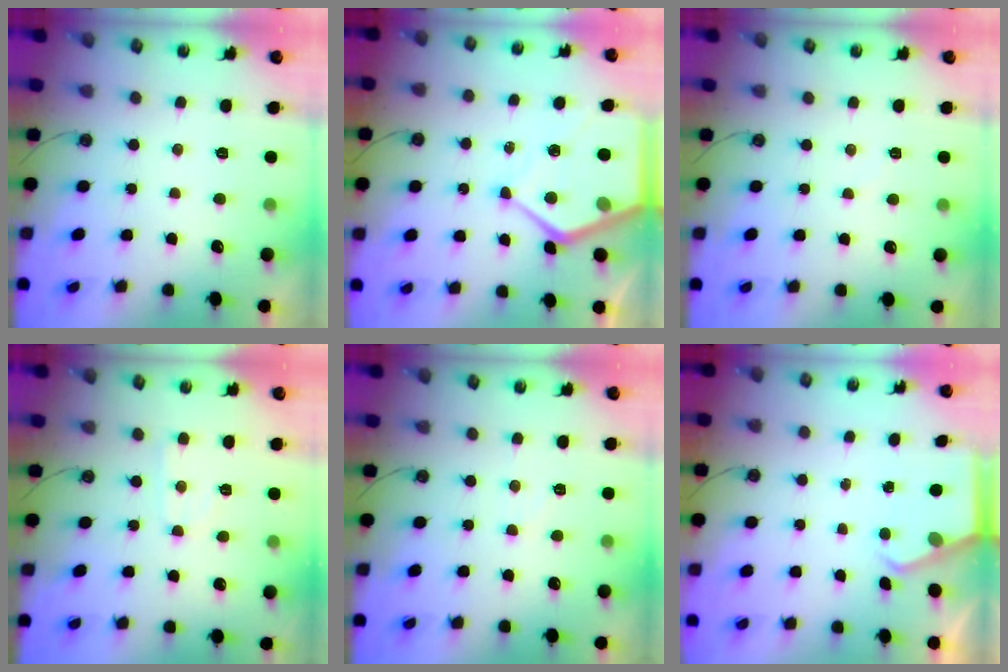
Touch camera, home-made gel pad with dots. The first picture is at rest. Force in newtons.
{"total": 11.5, "press": 11.5, "slide": 1.0}
{"total": 3.2, "press": 3.2, "slide": 0.5}
{"total": 6.6, "press": 6.6, "slide": 0.7}
{"total": 4.3, "press": 4.2, "slide": 0.6}
{"total": 2.2, "press": 2.1, "slide": 0.3}